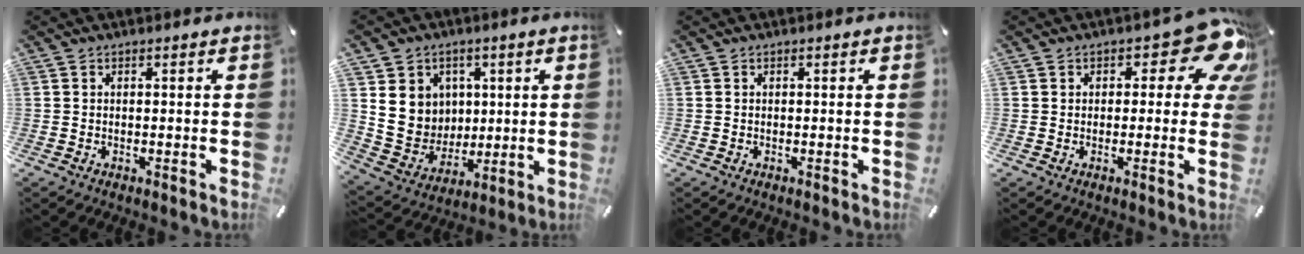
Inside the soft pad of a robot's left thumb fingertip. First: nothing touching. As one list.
[{"total": 10.9, "force": [3.2, 10.2, 2.3], "torque": [-0.048, -0.018, 0.073]}, {"total": 0.0}, {"total": 11.6, "force": [6.0, 5.6, 8.2], "torque": [-0.091, -0.036, 0.101]}]